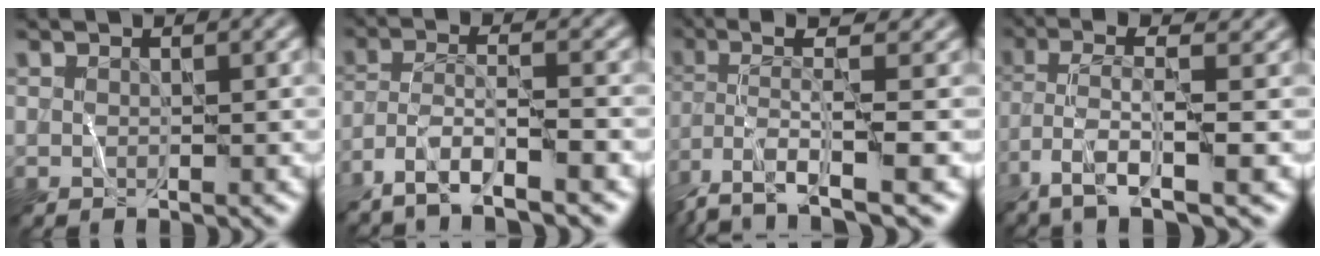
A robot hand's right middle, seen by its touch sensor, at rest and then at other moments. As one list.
[{"total": 6.6, "force": [-4.7, 1.2, 4.4], "torque": [-0.078, 0.004, -0.090]}, {"total": 7.0, "force": [-3.3, 1.3, 6.1], "torque": [-0.116, 0.008, -0.067]}, {"total": 7.1, "force": [-2.6, 1.6, 6.4], "torque": [-0.130, 0.014, -0.054]}]